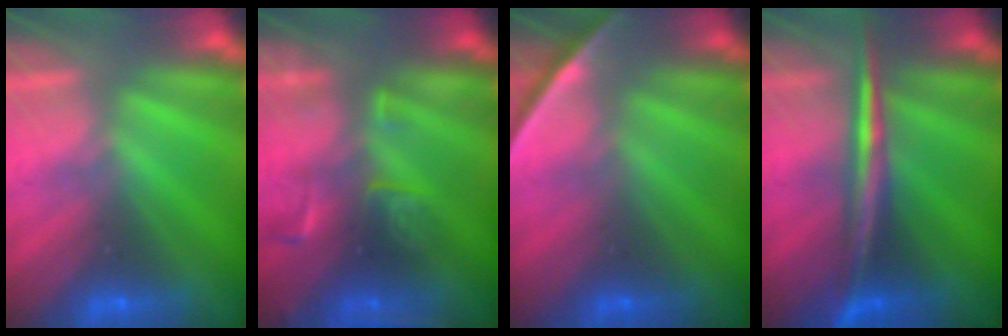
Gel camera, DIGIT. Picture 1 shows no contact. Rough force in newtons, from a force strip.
{"total": 2.7}
{"total": 1.9}
{"total": 2.9}